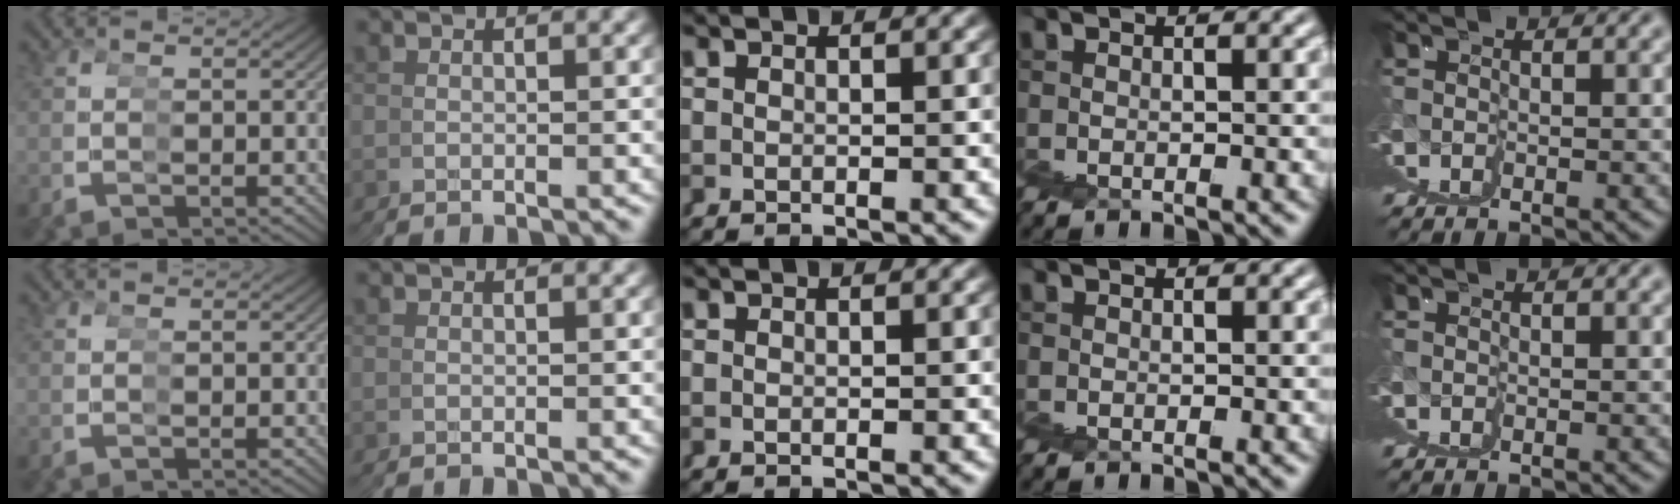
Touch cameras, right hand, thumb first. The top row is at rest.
{}